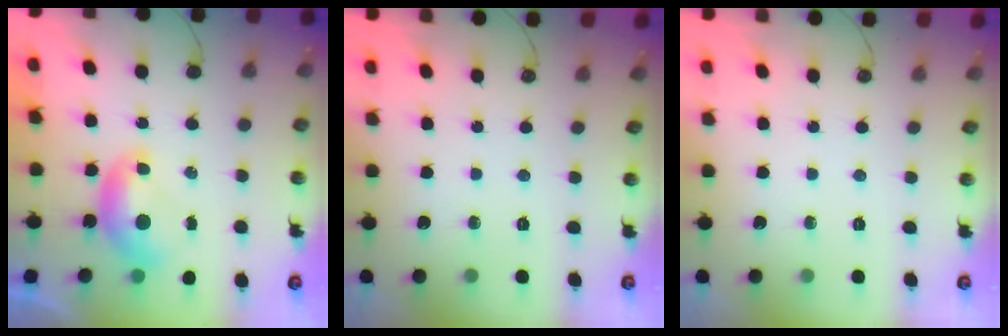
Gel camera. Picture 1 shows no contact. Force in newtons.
{"total": 0.0}
{"total": 0.0}